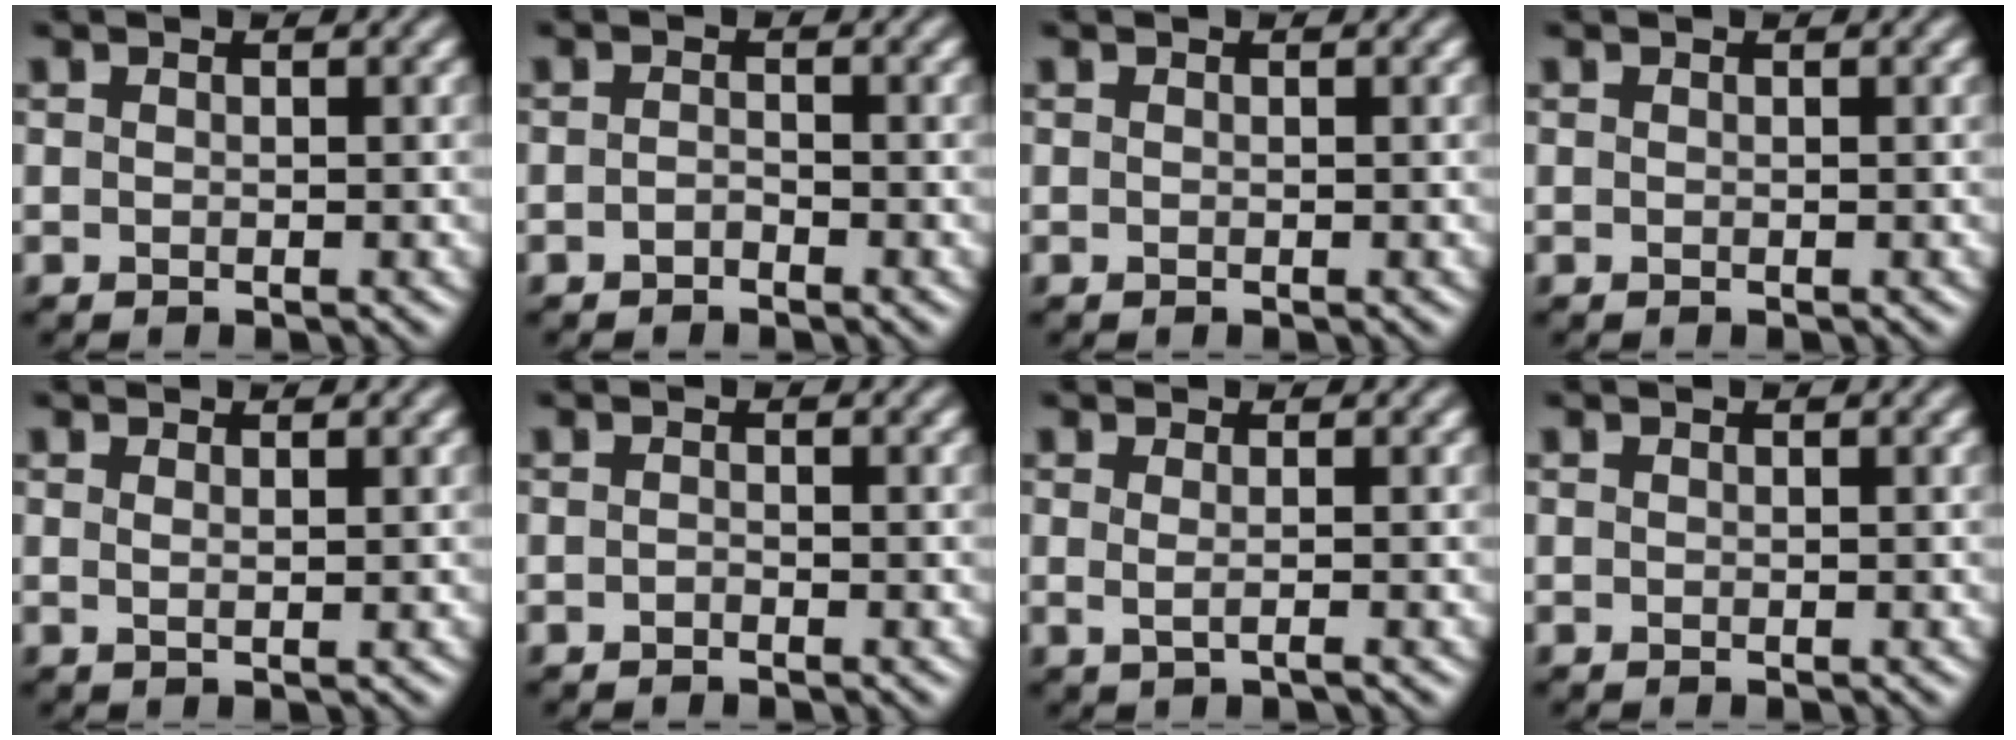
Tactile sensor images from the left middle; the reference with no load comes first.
{"total": 1.1, "force": [-1.1, 0.0, 0.0], "torque": [-0.007, 0.002, -0.022]}
{"total": 0.0}
{"total": 0.0}
{"total": 0.9, "force": [0.6, -0.2, 0.6], "torque": [-0.006, -0.002, 0.002]}
{"total": 0.8, "force": [-0.8, -0.1, 0.0], "torque": [-0.005, -0.004, -0.016]}
{"total": 1.1, "force": [-0.1, -0.1, 1.1], "torque": [-0.021, -0.002, -0.002]}
{"total": 0.0}